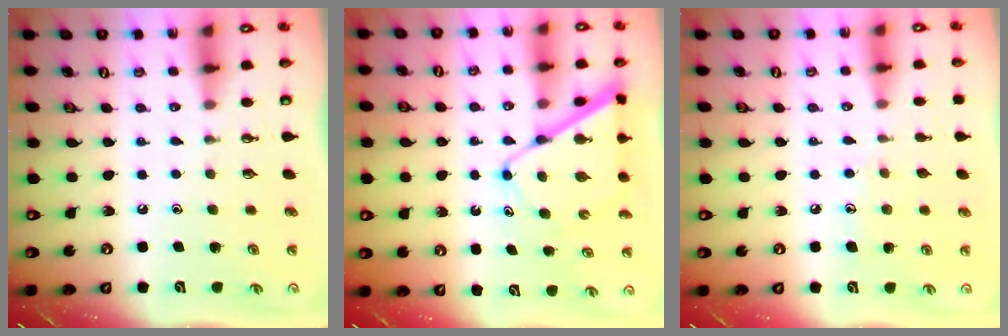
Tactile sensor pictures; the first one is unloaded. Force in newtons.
{"total": 10.7, "press": 10.6, "slide": 1.0}
{"total": 6.2, "press": 6.2, "slide": 0.4}